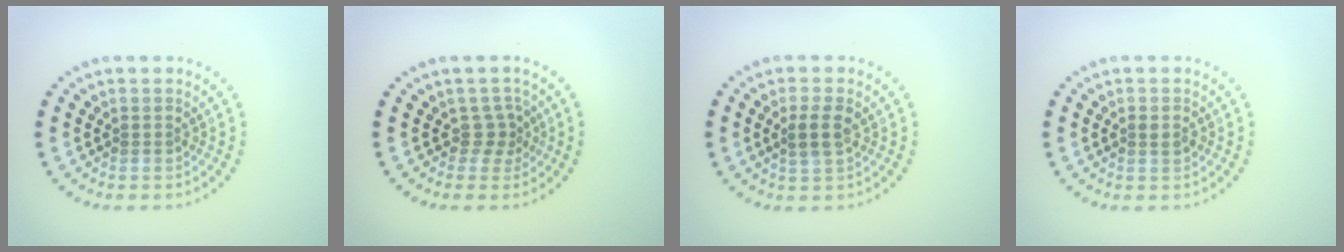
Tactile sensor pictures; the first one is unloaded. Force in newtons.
{"total": 1.8, "press": 1.2, "slide": 1.4}
{"total": 2.4, "press": 2.3, "slide": 0.7}
{"total": 1.0, "press": 1.0, "slide": 0.1}